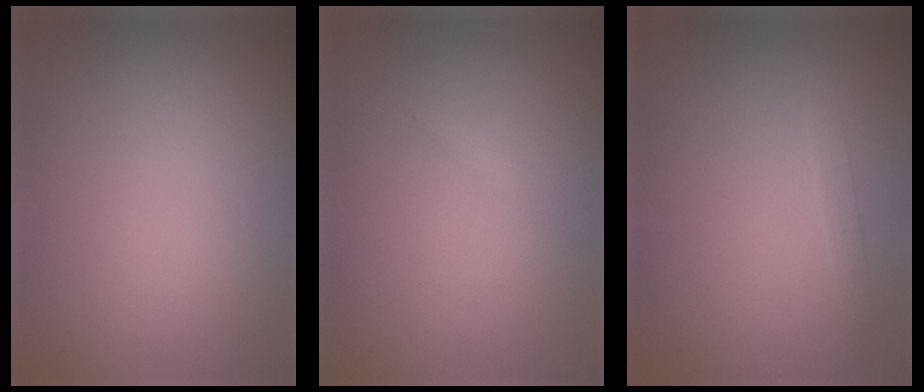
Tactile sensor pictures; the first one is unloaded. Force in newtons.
{"total": 0.6, "press": 0.6, "slide": 0.0}
{"total": 1.1, "press": 1.1, "slide": 0.1}